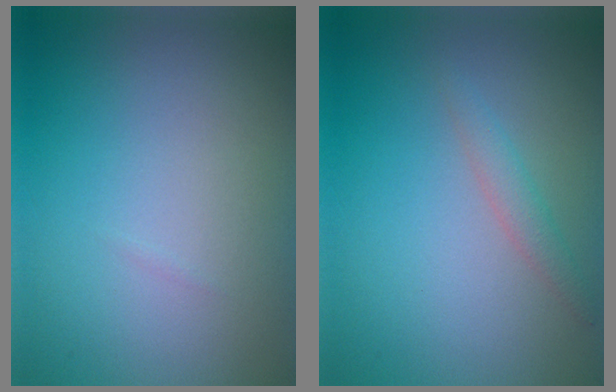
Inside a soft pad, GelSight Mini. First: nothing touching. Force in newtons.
{"total": 1.3, "press": 1.3, "slide": 0.1}